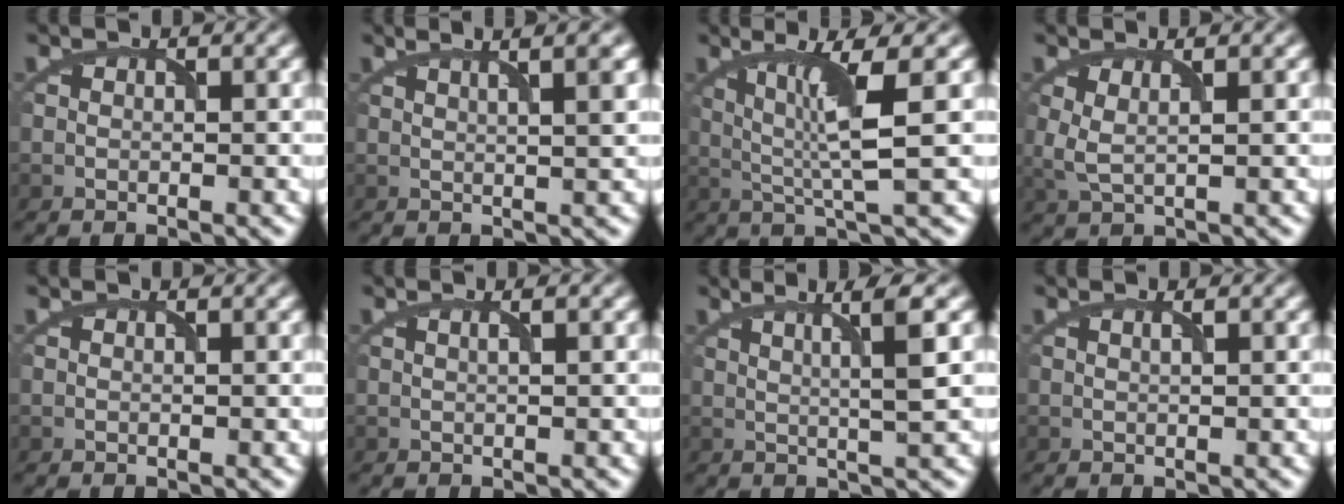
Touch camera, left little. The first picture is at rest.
{"total": 6.3, "force": [3.6, 2.2, 4.7], "torque": [-0.038, 0.040, 0.019]}
{"total": 5.6, "force": [0.8, 0.5, 5.5], "torque": [-0.116, 0.000, 0.020]}
{"total": 2.2, "force": [0.6, 0.7, 2.1], "torque": [-0.050, -0.004, 0.013]}
{"total": 0.0}
{"total": 1.2, "force": [0.5, 0.4, 1.1], "torque": [-0.010, -0.004, 0.000]}
{"total": 4.3, "force": [1.5, 0.5, 4.0], "torque": [-0.060, 0.003, 0.025]}
{"total": 0.8, "force": [0.3, 0.2, 0.6], "torque": [-0.008, -0.001, 0.002]}